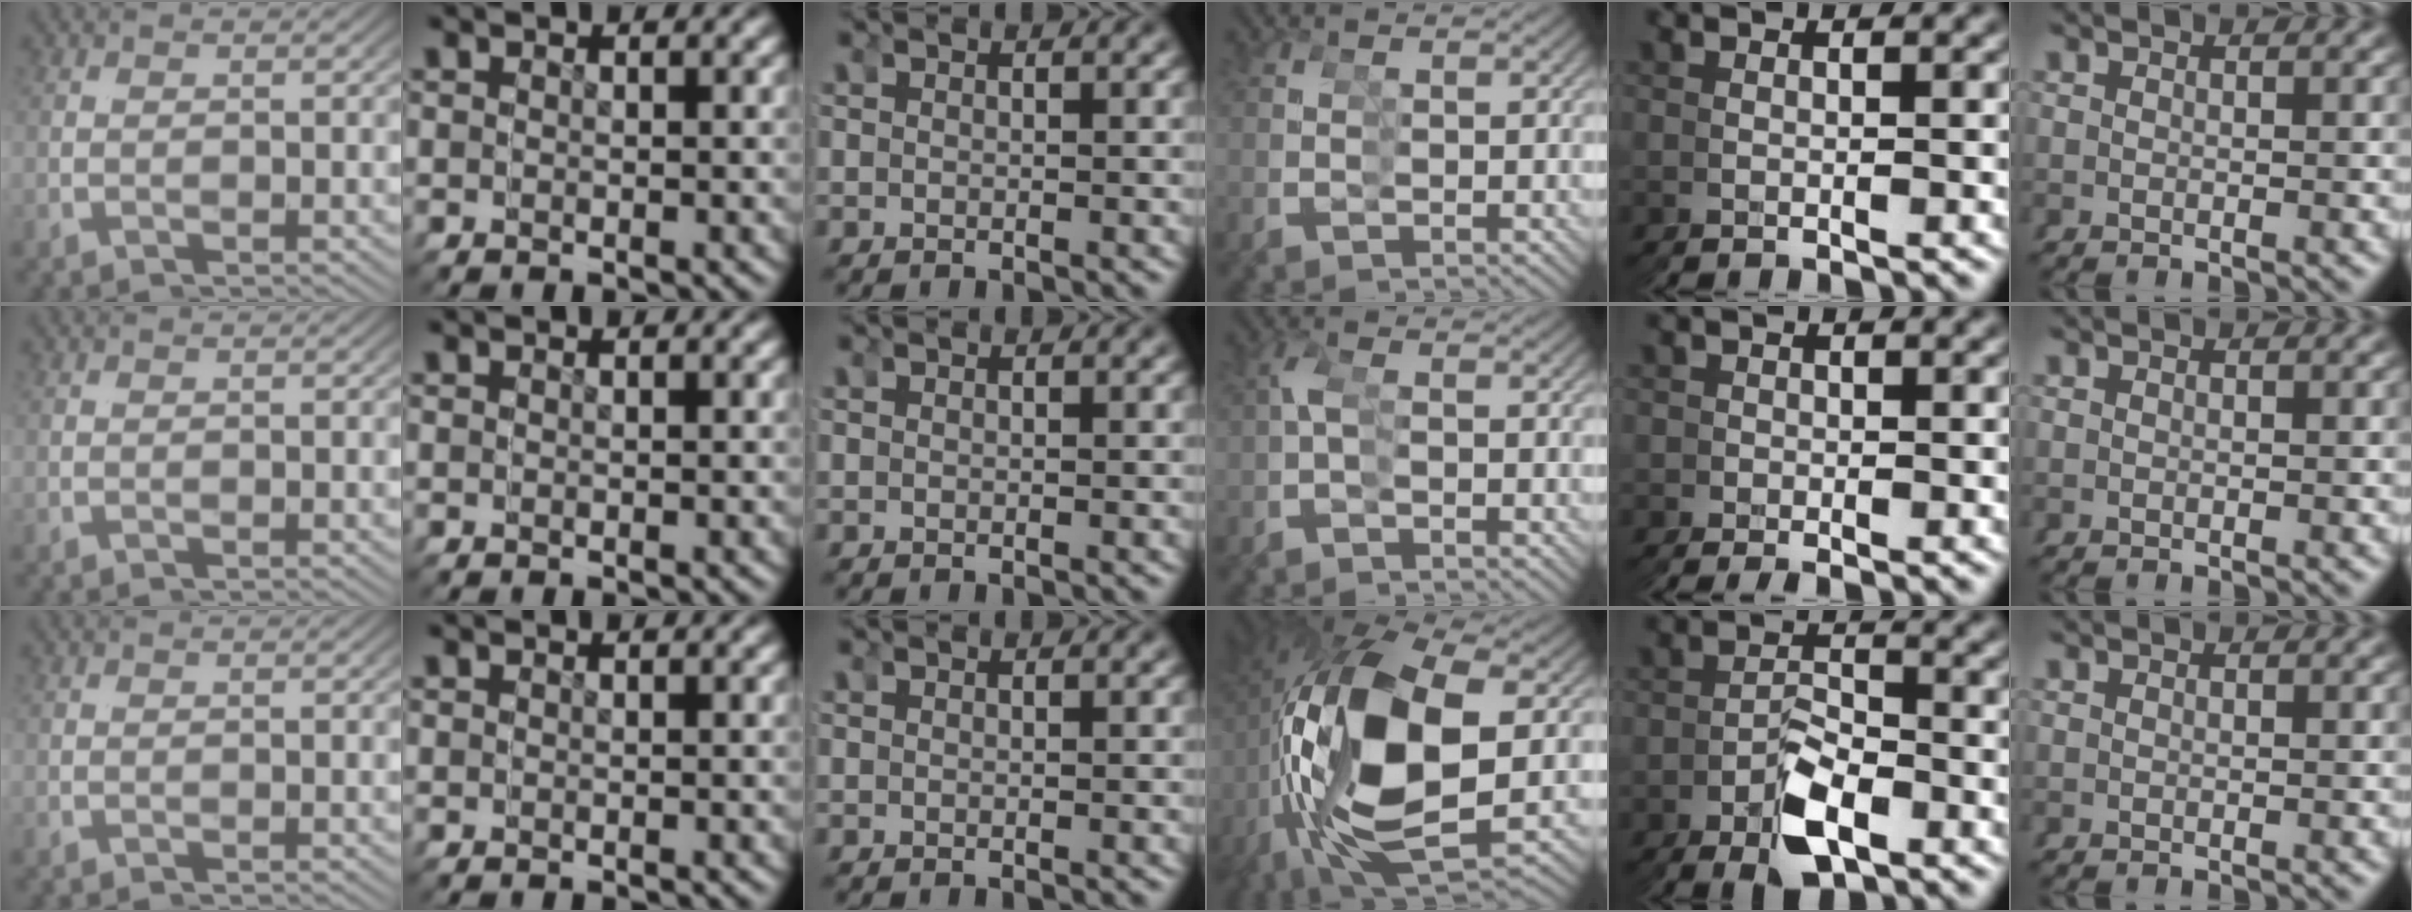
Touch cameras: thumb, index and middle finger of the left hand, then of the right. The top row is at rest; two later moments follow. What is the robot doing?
{"motion": "grasp_and_lifting", "object": "scissors"}